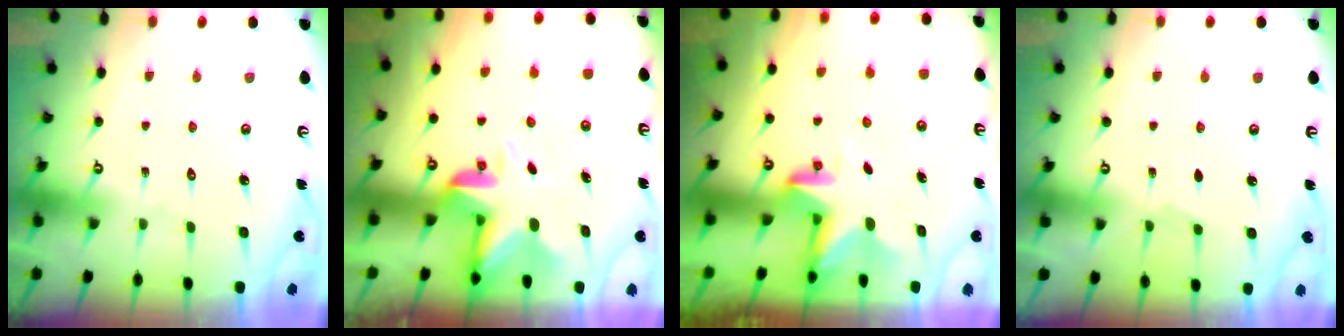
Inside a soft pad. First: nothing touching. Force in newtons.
{"total": 4.4, "press": 4.4, "slide": 0.5}
{"total": 3.0, "press": 3.0, "slide": 0.2}
{"total": 2.3, "press": 2.2, "slide": 0.4}